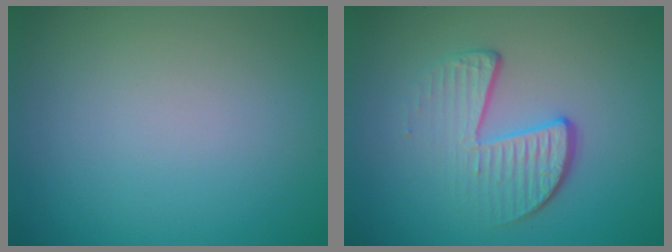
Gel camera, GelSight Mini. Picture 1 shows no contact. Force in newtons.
{"total": 4.3, "press": 2.8, "slide": 3.3}